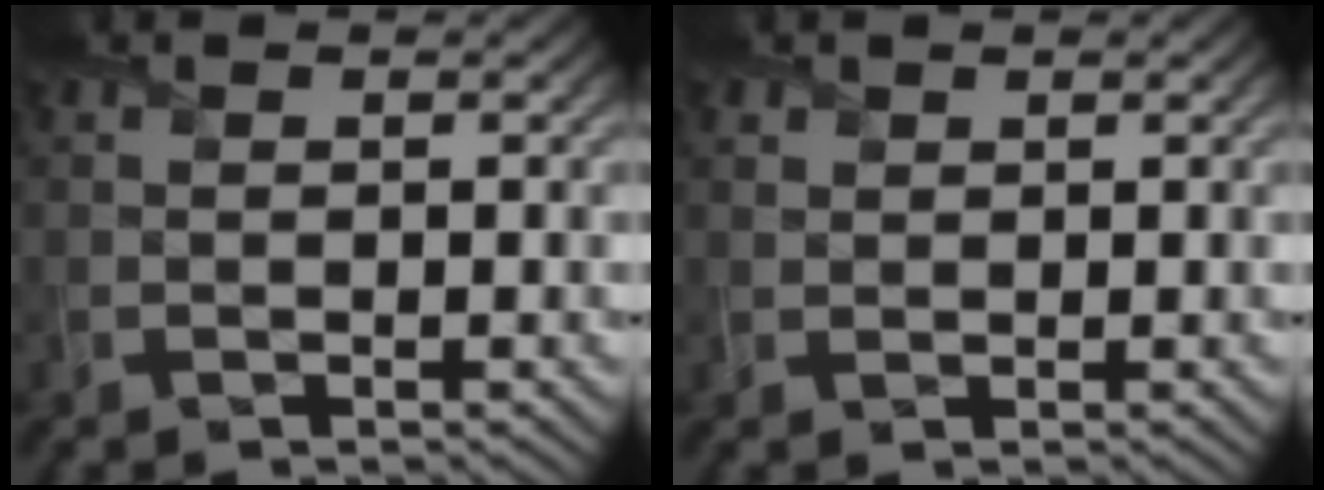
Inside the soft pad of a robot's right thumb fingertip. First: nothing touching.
{"total": 1.1, "force": [0.8, 0.7, 0.2], "torque": [-0.007, 0.000, 0.018]}